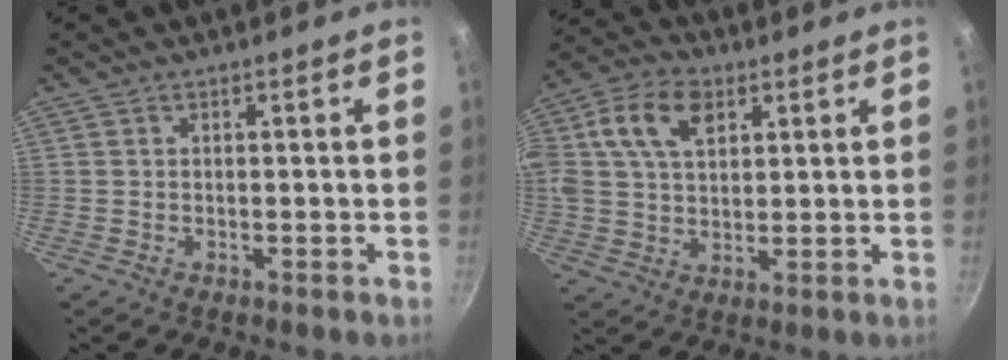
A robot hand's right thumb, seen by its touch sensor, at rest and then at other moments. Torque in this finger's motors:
{"motor_torque": [2.01, 2.20, 1.99, 0.42, 0.73]}